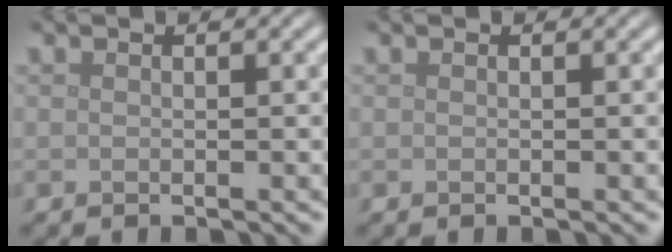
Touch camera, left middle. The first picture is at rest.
{"total": 0.0}